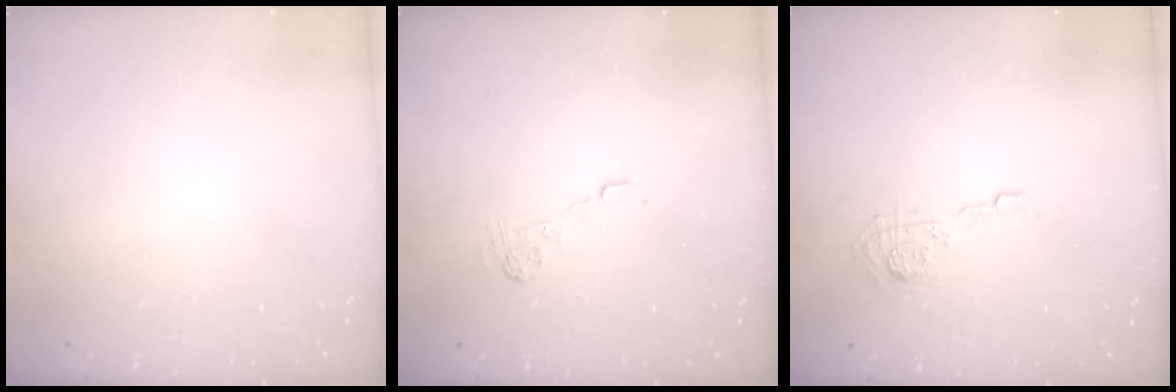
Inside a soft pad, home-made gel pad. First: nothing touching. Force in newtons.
{"total": 4.1, "press": 4.1, "slide": 0.7}
{"total": 7.1, "press": 7.1, "slide": 0.7}